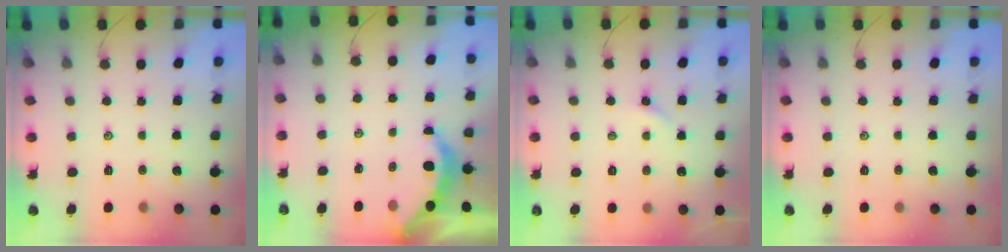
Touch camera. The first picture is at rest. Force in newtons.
{"total": 3.7, "press": 3.7, "slide": 0.5}
{"total": 3.0, "press": 2.9, "slide": 0.6}
{"total": 0.0}